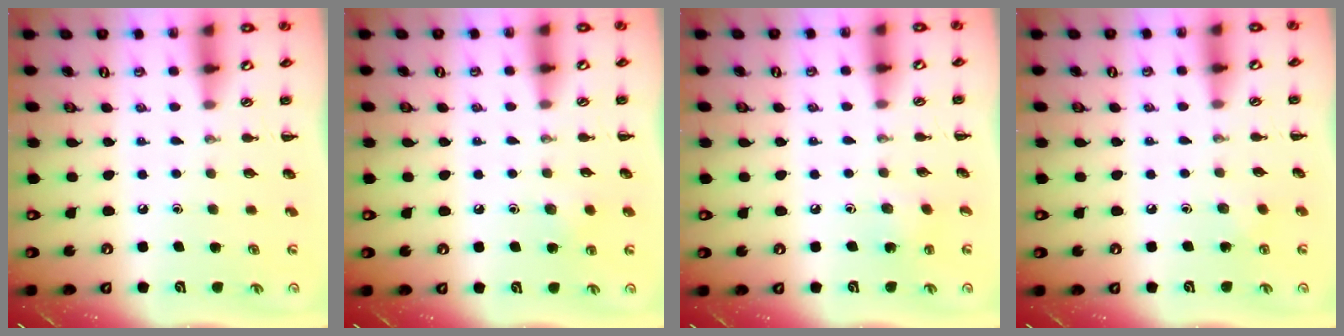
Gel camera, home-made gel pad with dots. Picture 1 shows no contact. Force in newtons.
{"total": 4.2, "press": 4.0, "slide": 1.3}
{"total": 4.2, "press": 4.0, "slide": 1.2}
{"total": 4.0, "press": 3.8, "slide": 1.2}